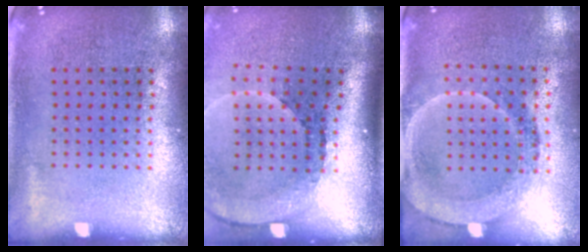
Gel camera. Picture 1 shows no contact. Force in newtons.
{"total": 2.7, "press": 1.8, "slide": 1.9}
{"total": 1.8, "press": 1.6, "slide": 0.8}